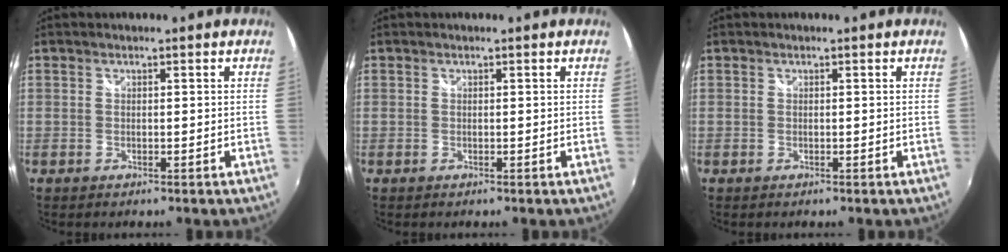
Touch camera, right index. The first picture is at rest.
{"total": 0.0}
{"total": 0.0}